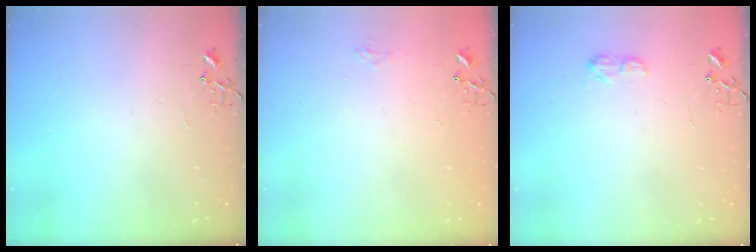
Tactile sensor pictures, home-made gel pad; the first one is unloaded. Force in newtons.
{"total": 7.3, "press": 7.3, "slide": 0.6}
{"total": 7.0, "press": 7.0, "slide": 0.8}